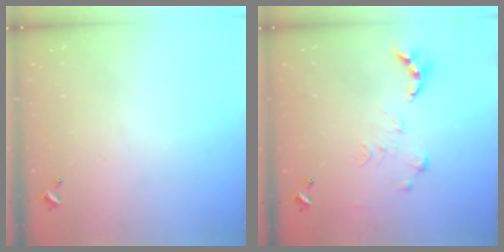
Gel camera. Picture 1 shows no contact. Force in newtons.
{"total": 0.0}